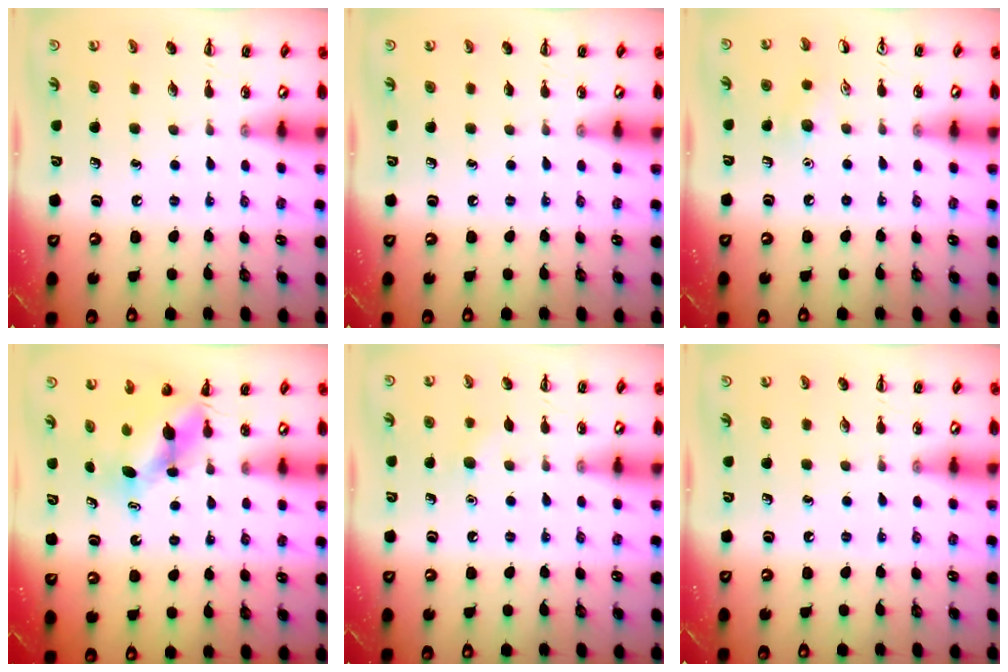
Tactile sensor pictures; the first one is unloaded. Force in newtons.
{"total": 0.0}
{"total": 6.4, "press": 6.1, "slide": 2.0}
{"total": 5.2, "press": 5.1, "slide": 0.7}
{"total": 3.5, "press": 3.4, "slide": 0.8}
{"total": 0.0}